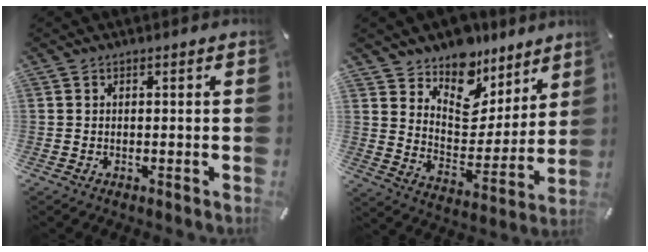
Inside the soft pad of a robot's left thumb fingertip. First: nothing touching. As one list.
[{"total": 11.8, "force": [9.6, 6.9, 1.2], "torque": [-0.017, -0.105, 0.178]}]